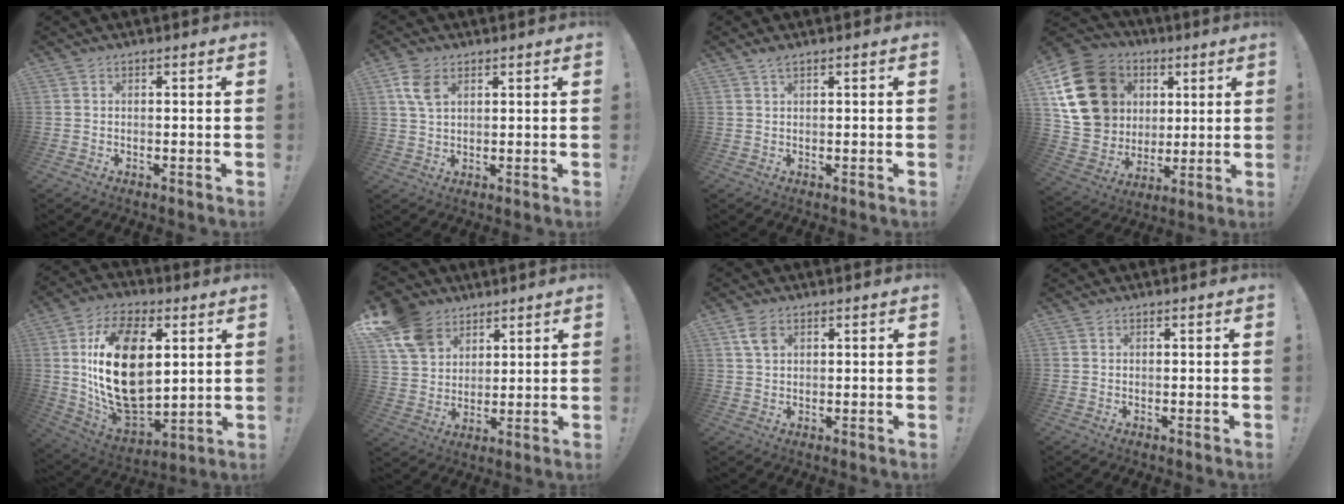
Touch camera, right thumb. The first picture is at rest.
{"total": 6.4, "force": [2.8, 3.8, 4.3], "torque": [-0.084, -0.006, 0.053]}
{"total": 1.4, "force": [1.1, 0.1, 0.9], "torque": [-0.020, 0.000, 0.020]}
{"total": 21.6, "force": [6.1, 17.8, 10.6], "torque": [-0.173, -0.015, 0.146]}
{"total": 25.4, "force": [4.5, 15.7, 19.4], "torque": [-0.368, -0.023, 0.086]}
{"total": 12.9, "force": [7.6, 9.2, 4.8], "torque": [-0.085, -0.044, 0.152]}
{"total": 4.3, "force": [1.9, 2.7, 2.7], "torque": [-0.046, 0.000, 0.036]}
{"total": 0.0}